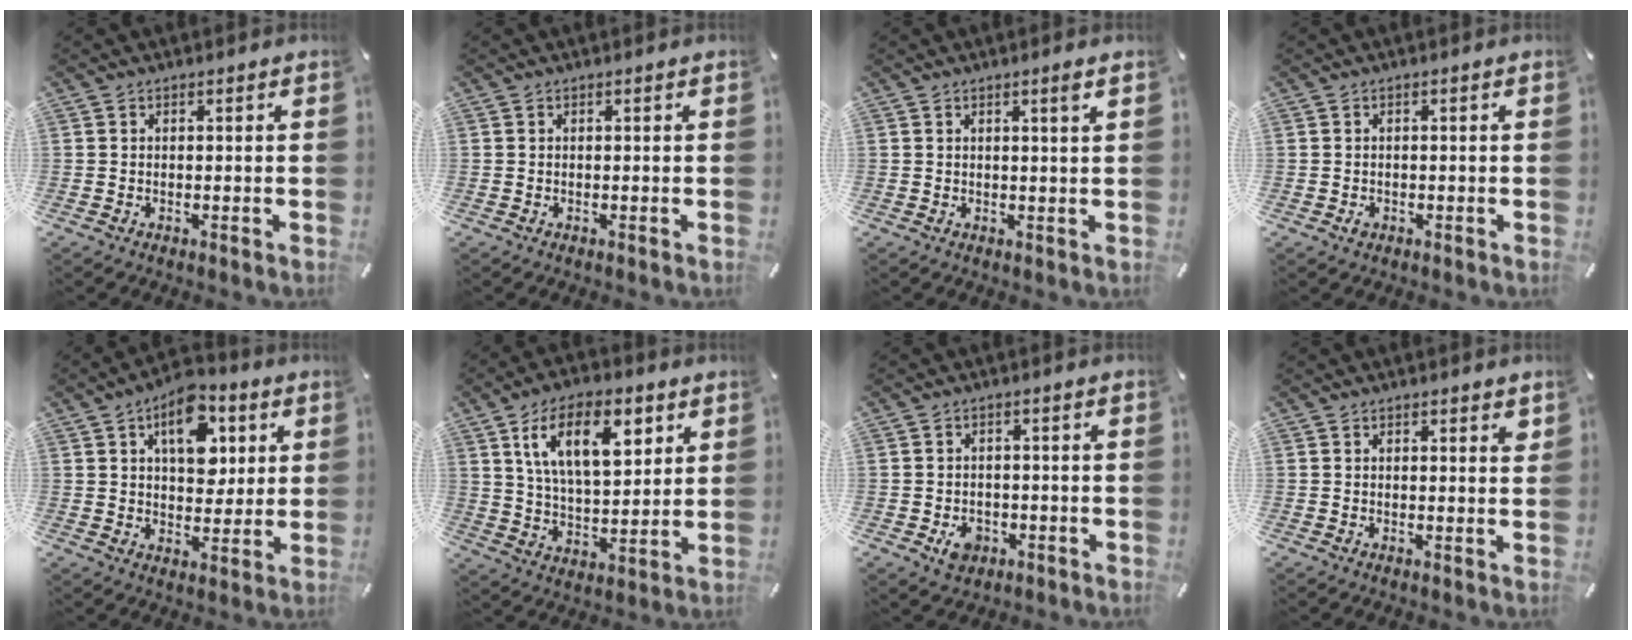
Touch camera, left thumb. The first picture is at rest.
{"total": 0.0}
{"total": 1.9, "force": [1.0, -0.1, 1.6], "torque": [-0.031, -0.003, 0.017]}
{"total": 1.1, "force": [-0.4, 0.8, 0.6], "torque": [-0.012, 0.001, -0.007]}
{"total": 12.5, "force": [4.8, 7.9, 8.4], "torque": [-0.101, -0.014, 0.080]}
{"total": 16.0, "force": [7.7, 7.9, 11.5], "torque": [-0.207, -0.009, 0.131]}
{"total": 5.0, "force": [-1.7, 3.9, 2.6], "torque": [-0.032, 0.003, -0.031]}
{"total": 1.6, "force": [1.1, 0.6, 1.0], "torque": [-0.005, -0.006, 0.015]}